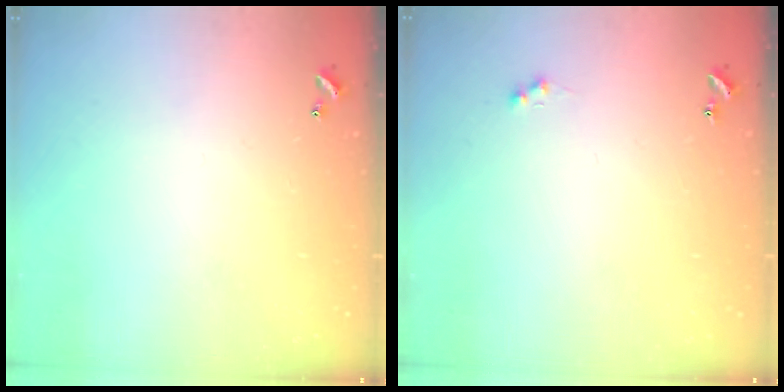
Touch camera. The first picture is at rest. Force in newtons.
{"total": 1.0, "press": 0.9, "slide": 0.4}